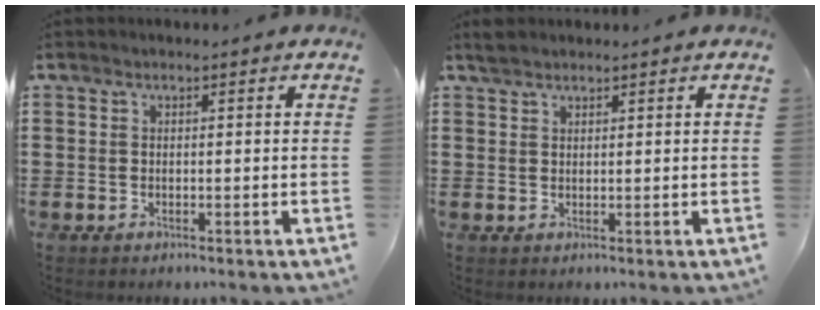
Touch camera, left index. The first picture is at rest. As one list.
[{"total": 1.6, "force": [1.5, 0.3, 0.5], "torque": [-0.013, 0.002, 0.028]}]